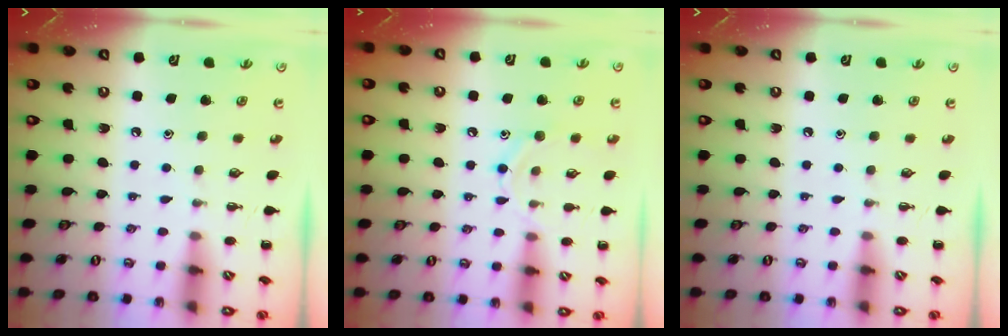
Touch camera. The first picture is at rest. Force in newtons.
{"total": 8.2, "press": 8.1, "slide": 1.1}
{"total": 0.0}